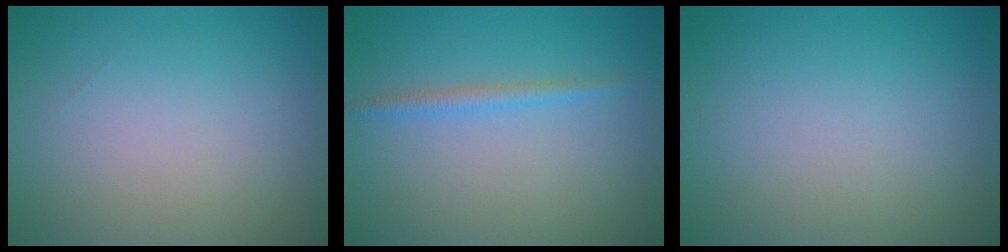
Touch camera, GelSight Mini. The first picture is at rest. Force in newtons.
{"total": 1.3, "press": 1.3, "slide": 0.1}
{"total": 0.0}